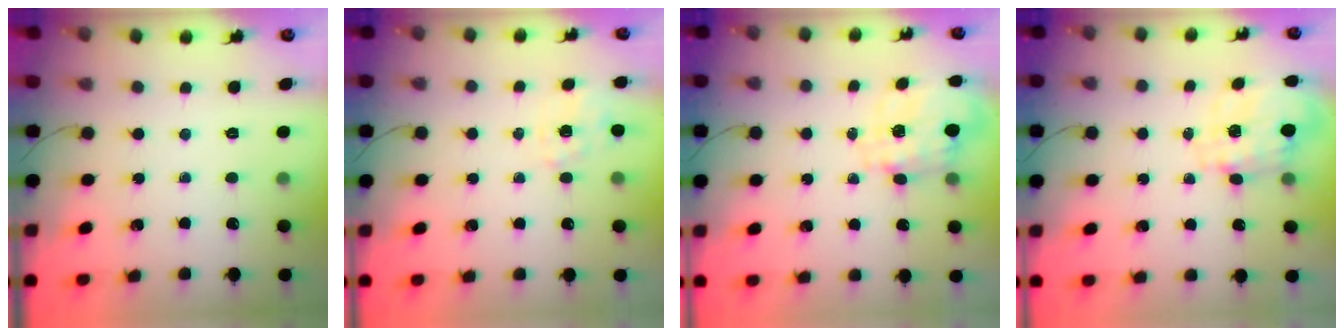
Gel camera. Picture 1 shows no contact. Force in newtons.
{"total": 0.9, "press": 0.2, "slide": 0.9}
{"total": 2.6, "press": 2.4, "slide": 1.0}
{"total": 2.6, "press": 2.4, "slide": 1.0}